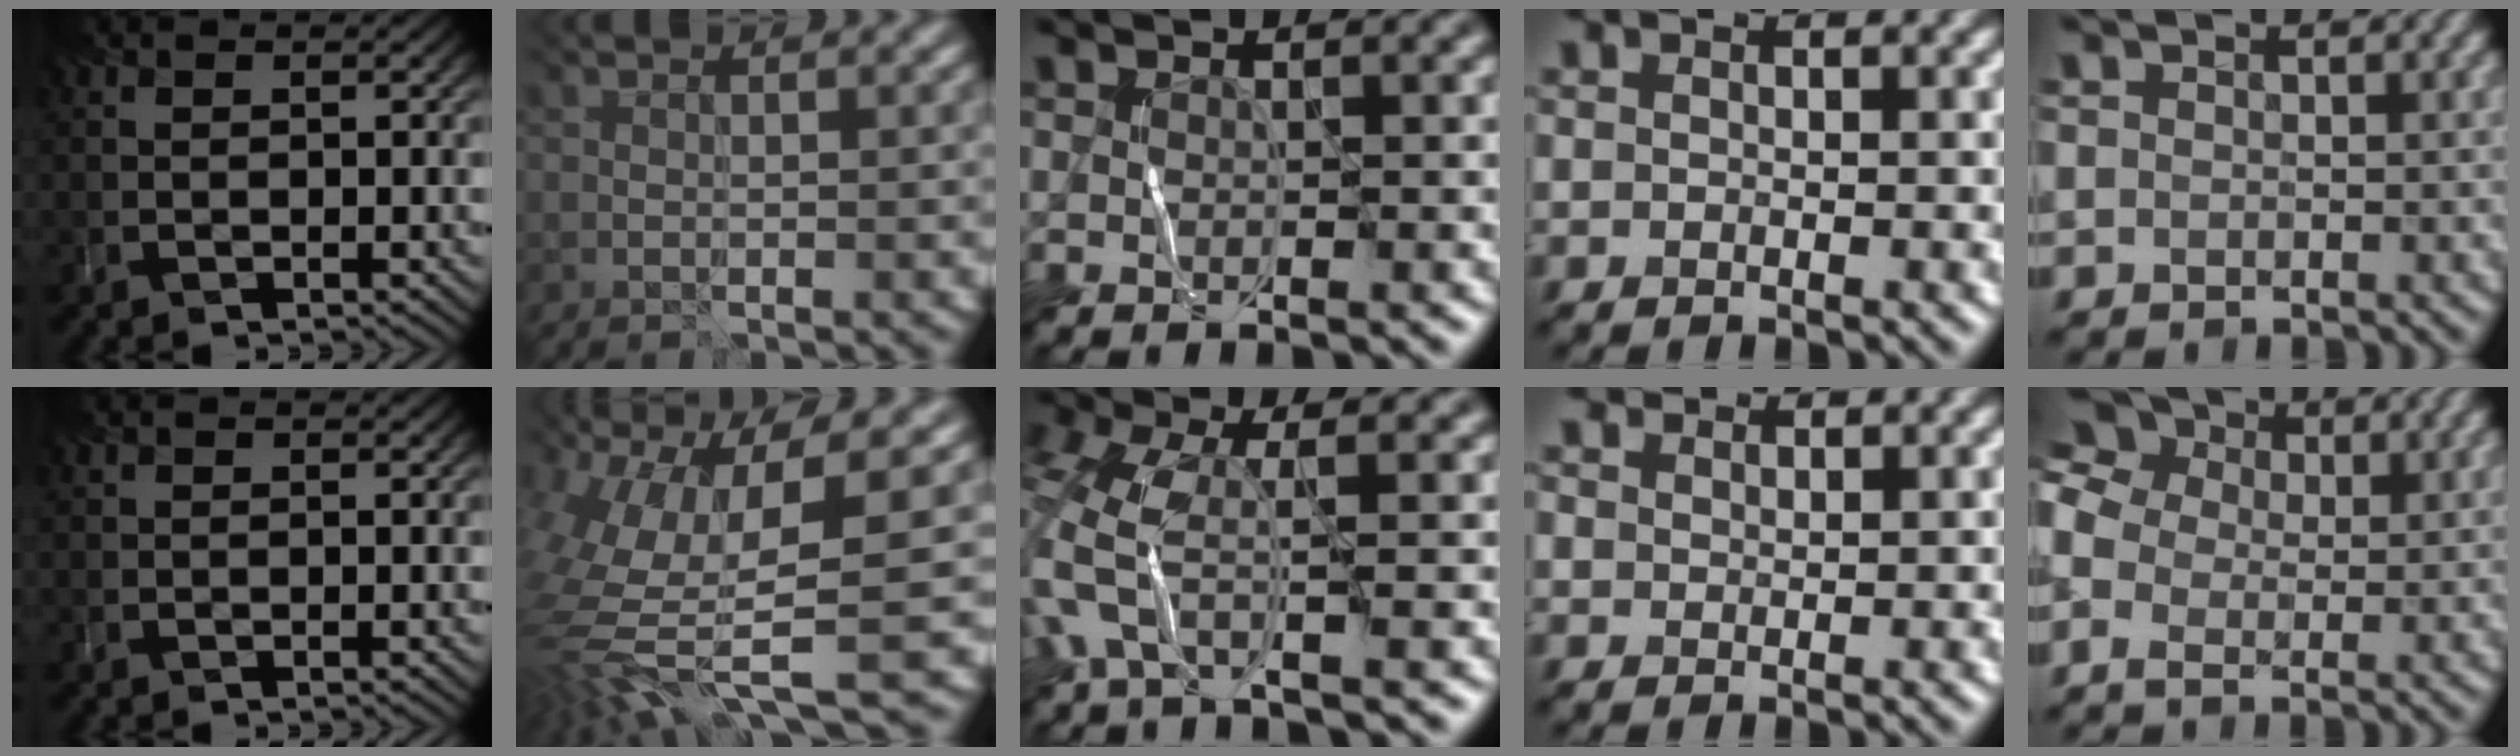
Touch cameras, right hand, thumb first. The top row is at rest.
{"thumb": {"total": 0.6, "force": [0.4, 0.3, 0.4], "torque": [0.001, 0.006, 0.004]}, "index": {"total": 11.7, "force": [-1.6, 4.0, 10.9], "torque": [-0.231, -0.006, 0.002]}, "middle": {"total": 4.2, "force": [-1.1, 1.1, 3.9], "torque": [-0.102, -0.007, -0.031]}, "ring": {"total": 1.7, "force": [1.4, 0.9, 0.3], "torque": [-0.013, -0.001, 0.030]}, "little": {"total": 6.5, "force": [0.6, 4.7, 4.4], "torque": [-0.124, 0.018, 0.009]}}